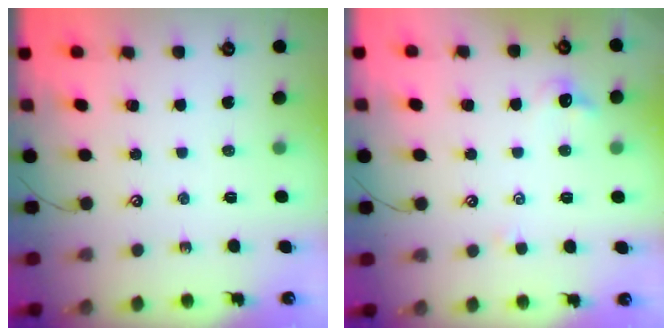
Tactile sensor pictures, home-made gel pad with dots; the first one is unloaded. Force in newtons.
{"total": 0.6, "press": 0.1, "slide": 0.6}